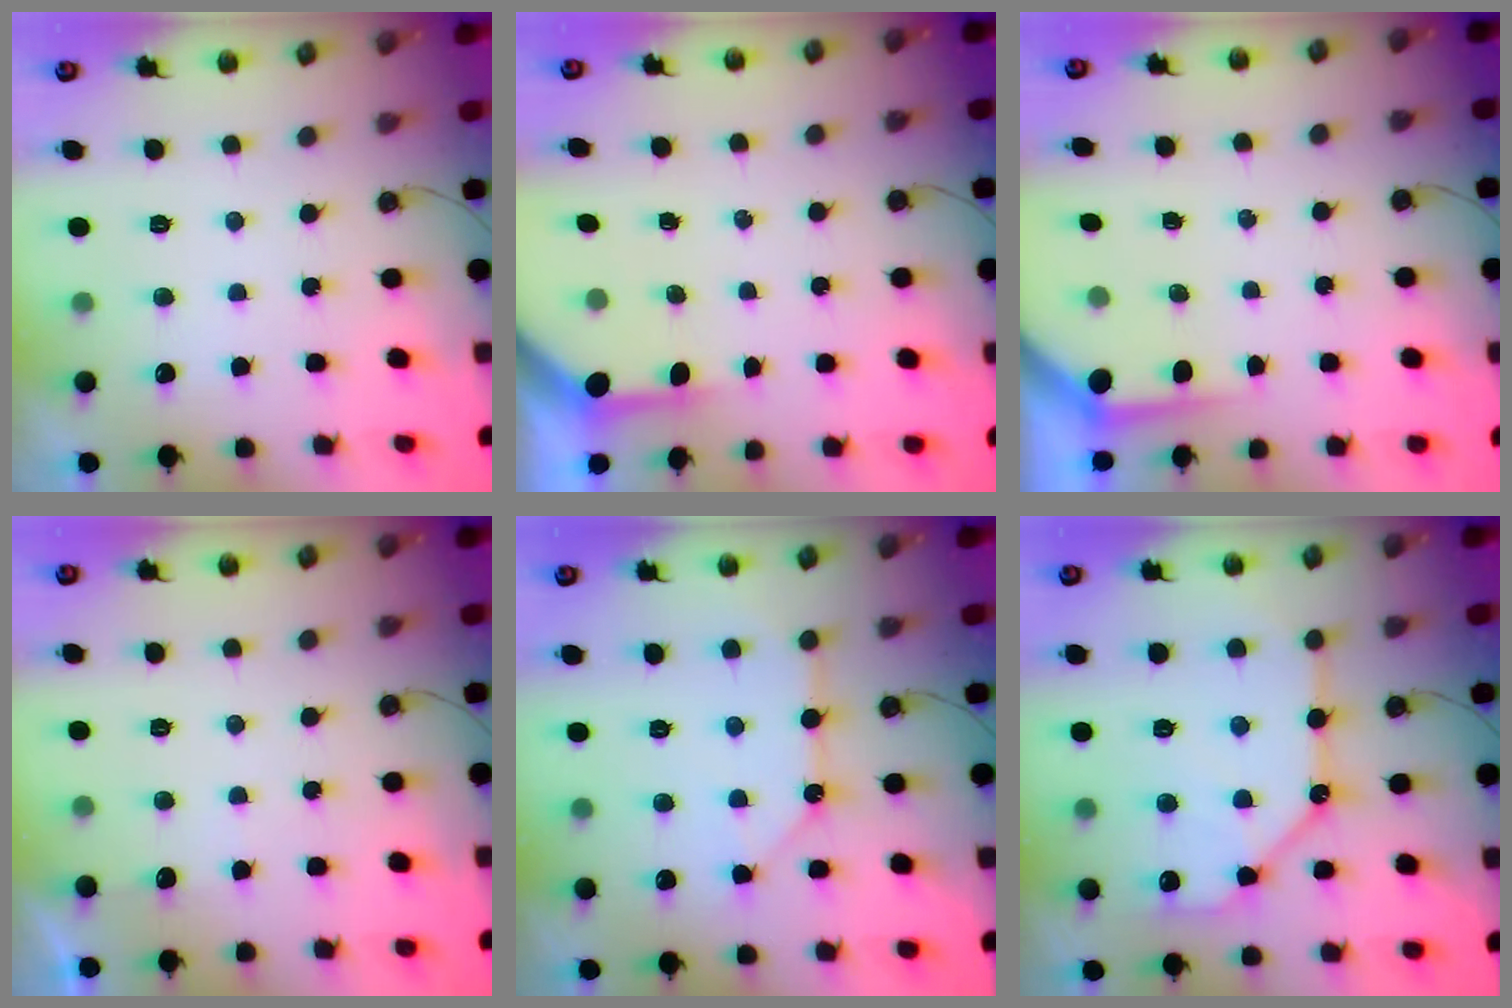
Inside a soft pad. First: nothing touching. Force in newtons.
{"total": 3.3, "press": 3.3, "slide": 0.4}
{"total": 3.7, "press": 3.7, "slide": 0.4}
{"total": 2.5, "press": 2.5, "slide": 0.3}
{"total": 11.0, "press": 10.9, "slide": 1.4}
{"total": 13.9, "press": 13.8, "slide": 1.5}